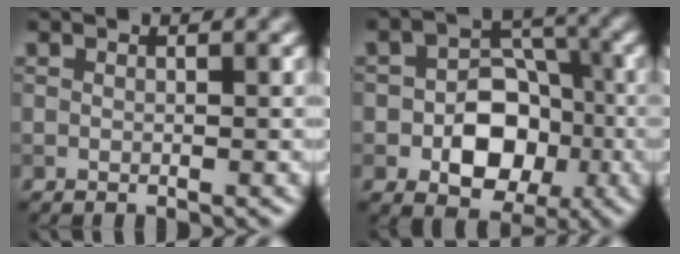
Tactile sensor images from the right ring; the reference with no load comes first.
{"total": 6.7, "force": [-2.0, 4.9, 4.1], "torque": [-0.055, -0.006, -0.035]}